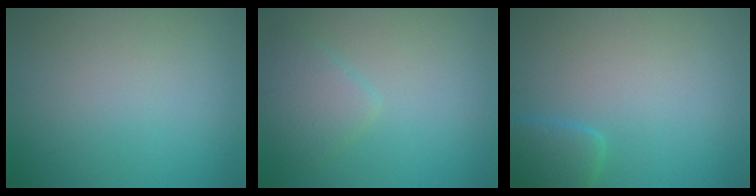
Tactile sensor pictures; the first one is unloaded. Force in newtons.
{"total": 2.5, "press": 2.5, "slide": 0.2}
{"total": 2.6, "press": 2.6, "slide": 0.3}